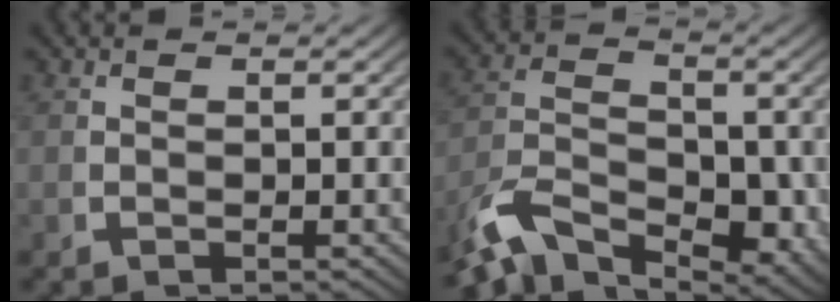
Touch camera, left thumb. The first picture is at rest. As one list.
[{"total": 8.3, "force": [-3.1, 5.0, 5.9], "torque": [-0.105, -0.035, -0.047]}]